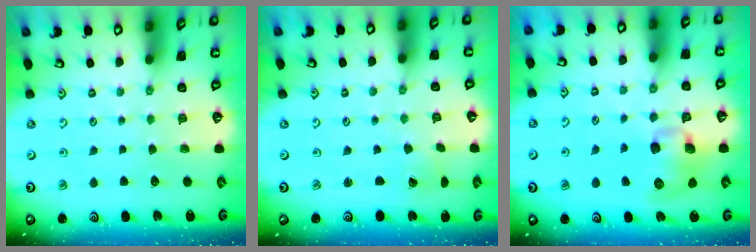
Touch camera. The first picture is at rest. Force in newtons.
{"total": 0.7, "press": 0.7, "slide": 0.0}
{"total": 10.7, "press": 10.6, "slide": 1.7}